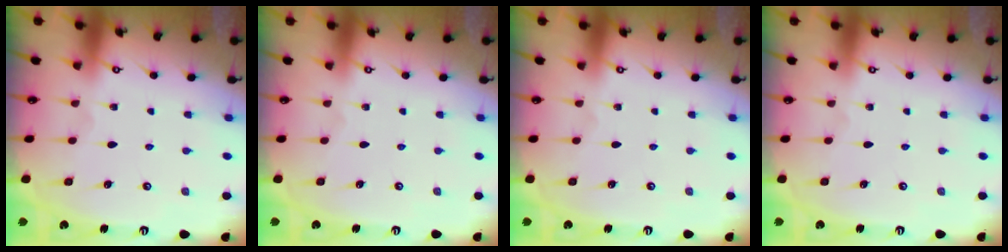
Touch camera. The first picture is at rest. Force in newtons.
{"total": 0.0}
{"total": 0.0}
{"total": 0.0}